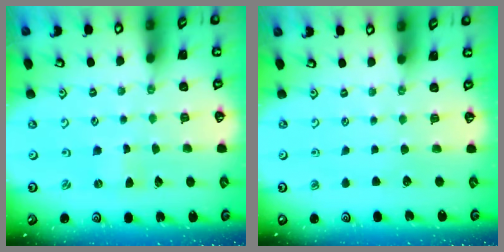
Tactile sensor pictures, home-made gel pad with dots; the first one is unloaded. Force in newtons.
{"total": 0.0}